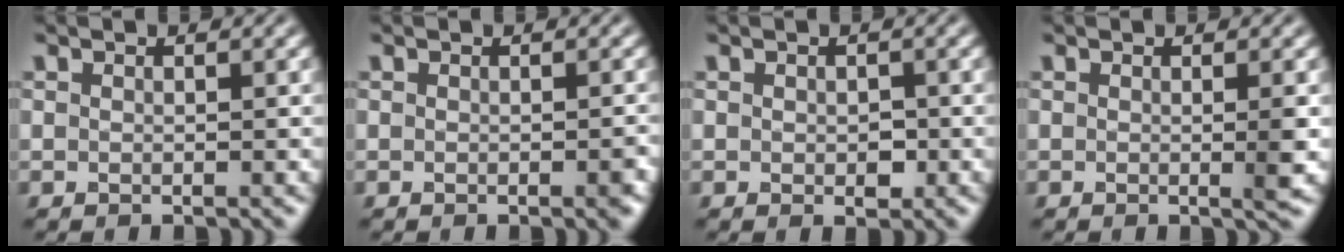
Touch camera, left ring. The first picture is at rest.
{"total": 1.1, "force": [-0.5, 0.2, 0.9], "torque": [-0.011, -0.002, -0.006]}
{"total": 1.3, "force": [-0.1, 0.8, 1.0], "torque": [-0.012, -0.004, 0.000]}
{"total": 1.7, "force": [-0.1, 0.3, 1.7], "torque": [-0.022, -0.005, -0.007]}